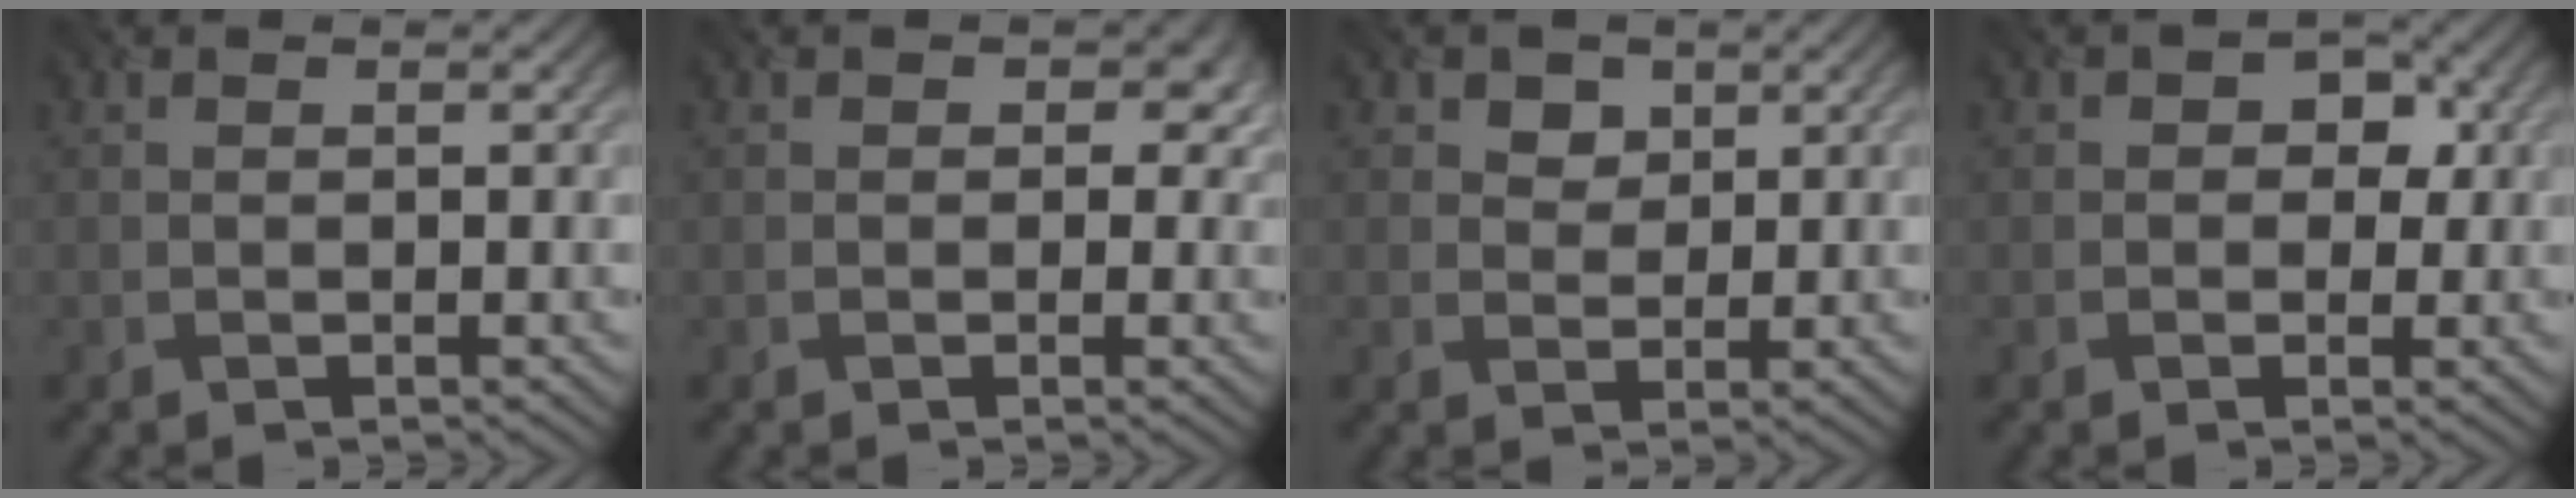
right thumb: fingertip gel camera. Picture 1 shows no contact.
{"total": 2.8, "force": [0.6, 2.4, 1.3], "torque": [-0.017, -0.008, 0.001]}
{"total": 2.8, "force": [1.4, 2.1, 1.1], "torque": [-0.025, -0.004, 0.017]}
{"total": 3.0, "force": [0.5, 2.5, 1.6], "torque": [-0.014, 0.006, -0.004]}